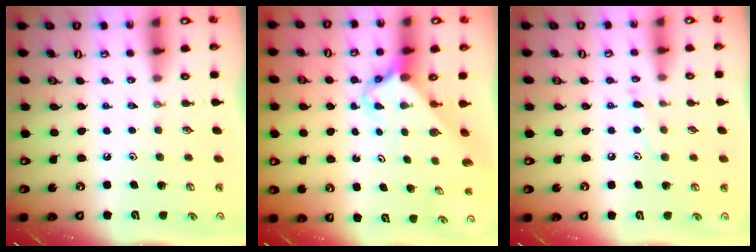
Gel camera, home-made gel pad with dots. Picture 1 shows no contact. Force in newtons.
{"total": 2.7, "press": 2.7, "slide": 0.2}
{"total": 6.3, "press": 6.3, "slide": 0.4}